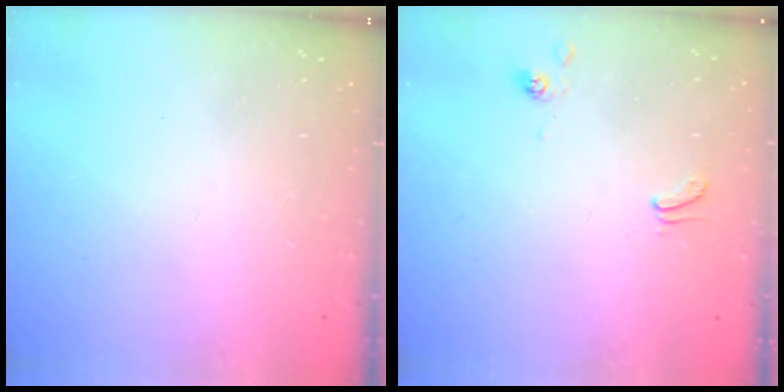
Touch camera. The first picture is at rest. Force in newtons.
{"total": 1.7, "press": 1.6, "slide": 0.6}